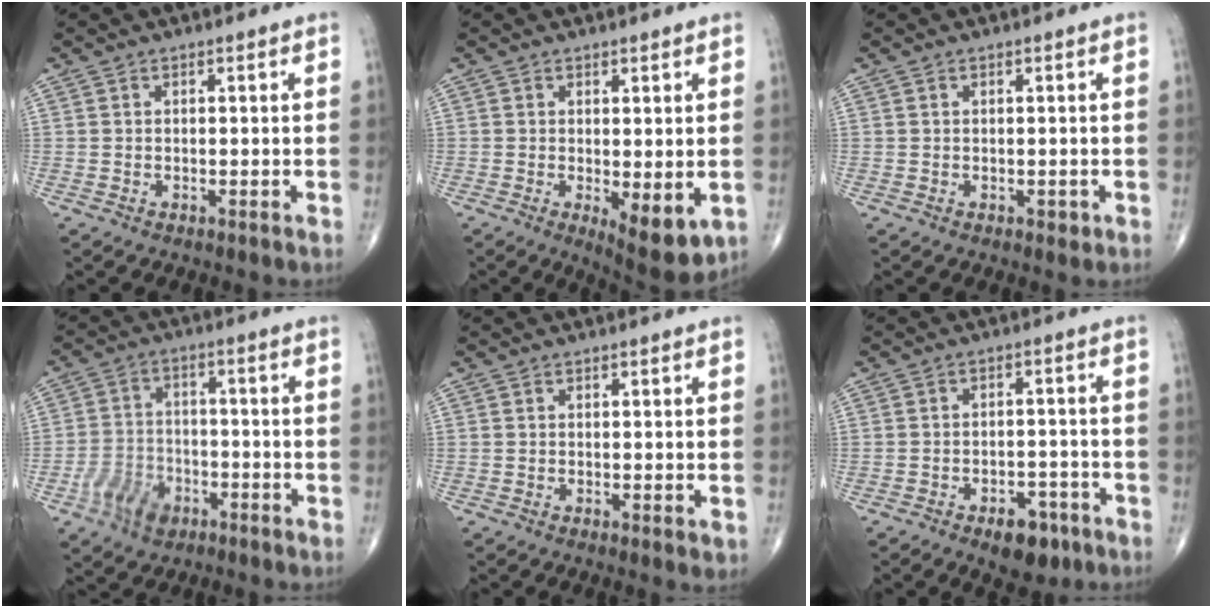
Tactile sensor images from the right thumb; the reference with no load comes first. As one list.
[{"total": 7.8, "force": [-1.6, 2.9, 7.1], "torque": [-0.096, -0.023, -0.015]}, {"total": 1.1, "force": [-0.1, 0.8, 0.8], "torque": [-0.010, -0.002, 0.000]}, {"total": 8.2, "force": [-4.2, 5.8, 4.1], "torque": [-0.055, 0.022, -0.073]}, {"total": 1.5, "force": [-0.1, 0.5, 1.4], "torque": [-0.025, -0.008, -0.001]}, {"total": 7.2, "force": [-4.2, 4.0, 4.3], "torque": [-0.039, 0.024, -0.056]}]